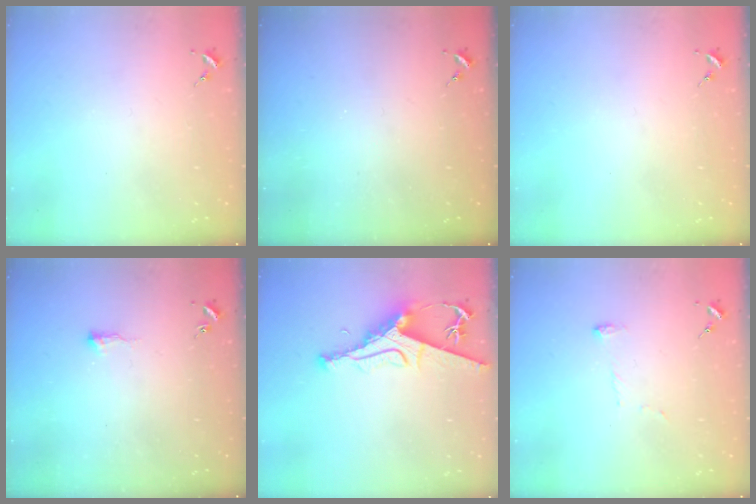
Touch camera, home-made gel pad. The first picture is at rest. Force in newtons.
{"total": 0.0}
{"total": 0.0}
{"total": 4.8, "press": 4.7, "slide": 0.7}
{"total": 10.1, "press": 10.0, "slide": 1.2}
{"total": 5.8, "press": 5.7, "slide": 0.5}